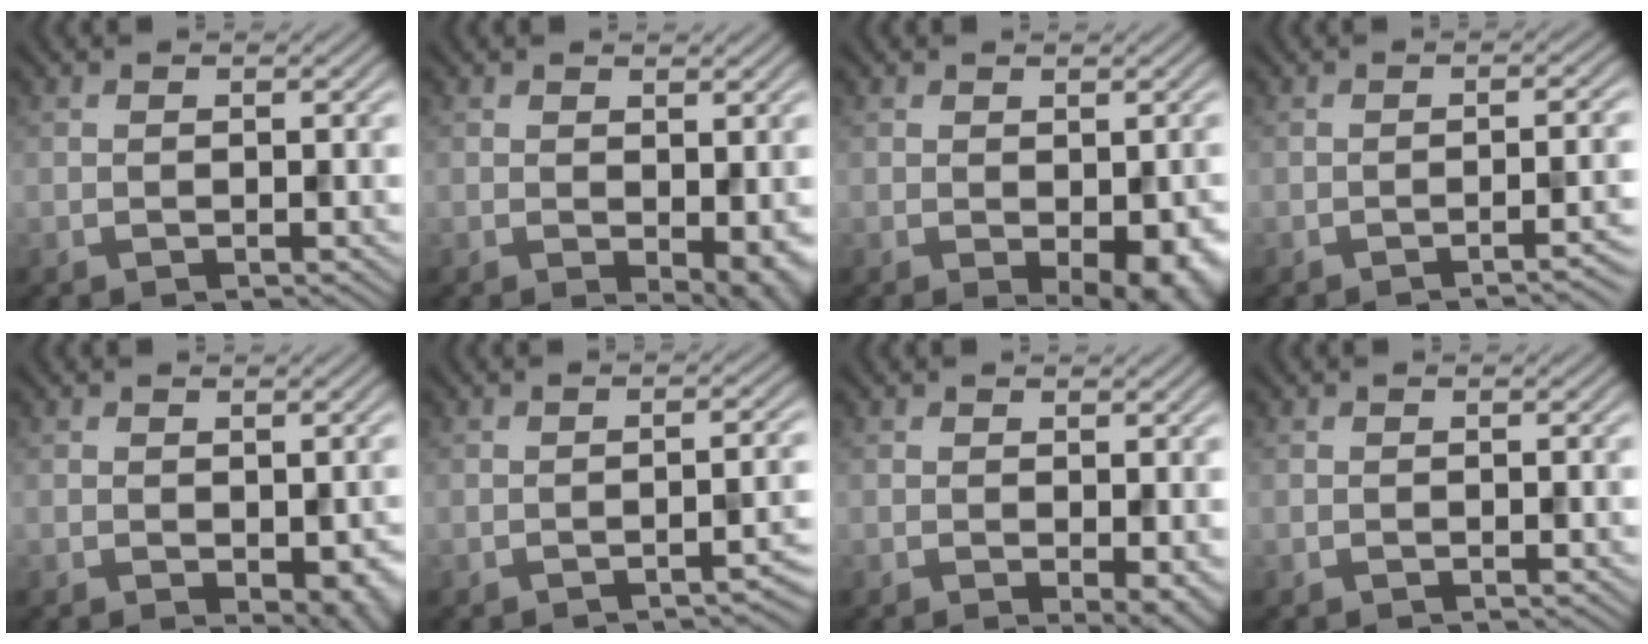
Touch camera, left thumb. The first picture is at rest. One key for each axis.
{"total": 3.5, "fx": -0.4, "fy": 1.6, "fz": 3.0, "tx": -0.037, "ty": -0.009, "tz": -0.001}
{"total": 5.6, "fx": -1.9, "fy": 2.9, "fz": 4.4, "tx": -0.055, "ty": -0.022, "tz": -0.012}
{"total": 3.6, "fx": -1.9, "fy": 0.7, "fz": 3.0, "tx": -0.027, "ty": 0.009, "tz": -0.035}
{"total": 4.5, "fx": -1.4, "fy": 2.4, "fz": 3.5, "tx": -0.042, "ty": -0.020, "tz": -0.006}
{"total": 3.3, "fx": -1.9, "fy": 0.7, "fz": 2.6, "tx": -0.028, "ty": 0.008, "tz": -0.033}
{"total": 2.5, "fx": -0.1, "fy": 1.1, "fz": 2.3, "tx": -0.031, "ty": -0.007, "tz": 0.000}
{"total": 0.0}